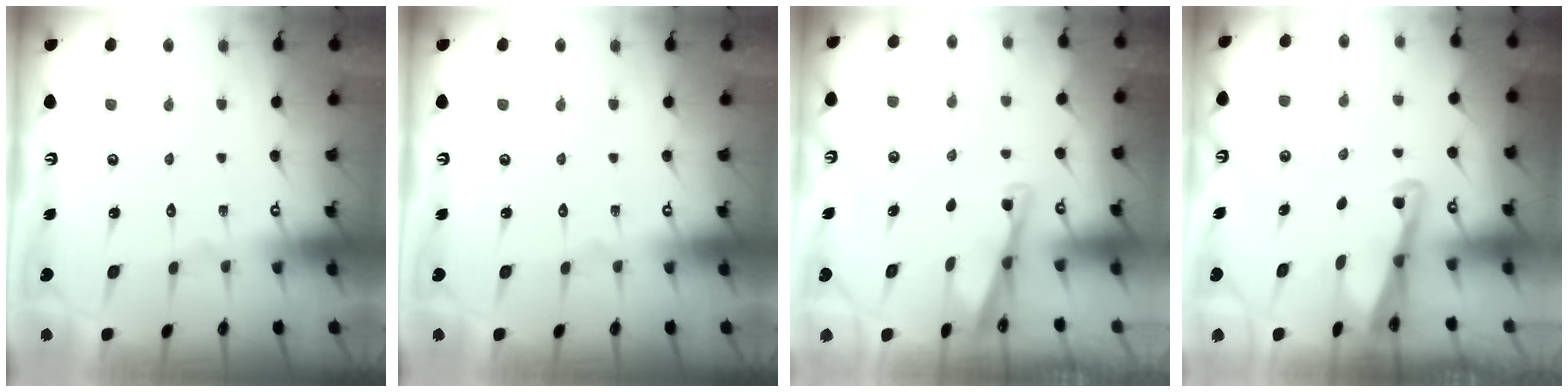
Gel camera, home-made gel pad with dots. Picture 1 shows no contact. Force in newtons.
{"total": 0.0}
{"total": 2.7, "press": 2.7, "slide": 0.2}
{"total": 3.0, "press": 3.0, "slide": 0.3}